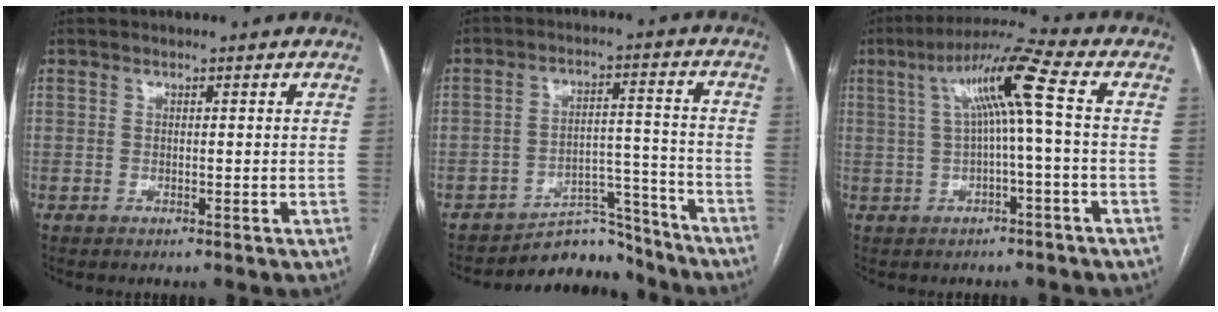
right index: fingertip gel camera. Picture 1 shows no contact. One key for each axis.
{"total": 8.3, "fx": -7.9, "fy": 2.6, "fz": -0.5, "tx": 0.024, "ty": 0.056, "tz": -0.122}
{"total": 9.0, "fx": 1.1, "fy": -0.7, "fz": 8.9, "tx": -0.155, "ty": 0.030, "tz": 0.023}